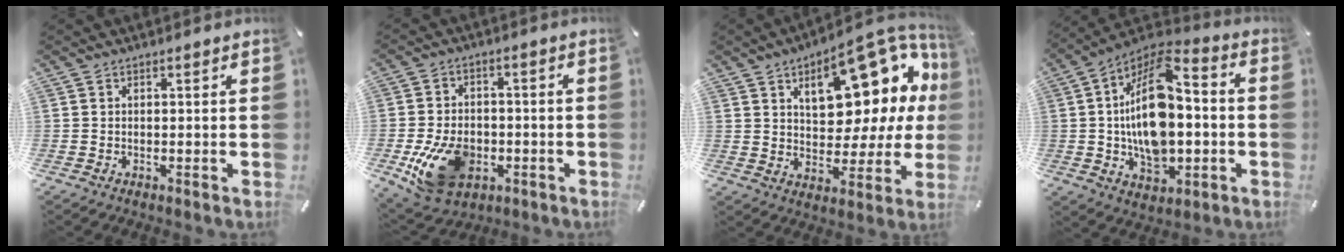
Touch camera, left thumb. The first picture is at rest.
{"total": 14.1, "force": [-4.2, 10.0, 9.0], "torque": [-0.189, 0.012, -0.069]}
{"total": 19.6, "force": [9.3, 10.3, 13.9], "torque": [-0.181, -0.061, 0.153]}
{"total": 19.2, "force": [-0.5, 11.7, 15.2], "torque": [-0.287, 0.004, -0.009]}